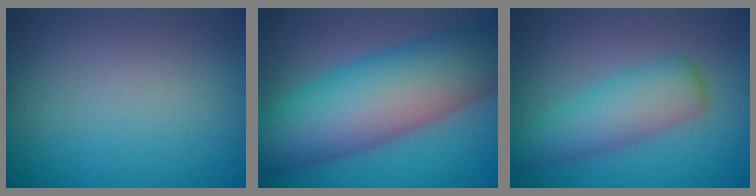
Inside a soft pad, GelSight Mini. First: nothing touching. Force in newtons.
{"total": 11.9, "press": 11.9, "slide": 0.3}
{"total": 4.5, "press": 4.5, "slide": 0.1}